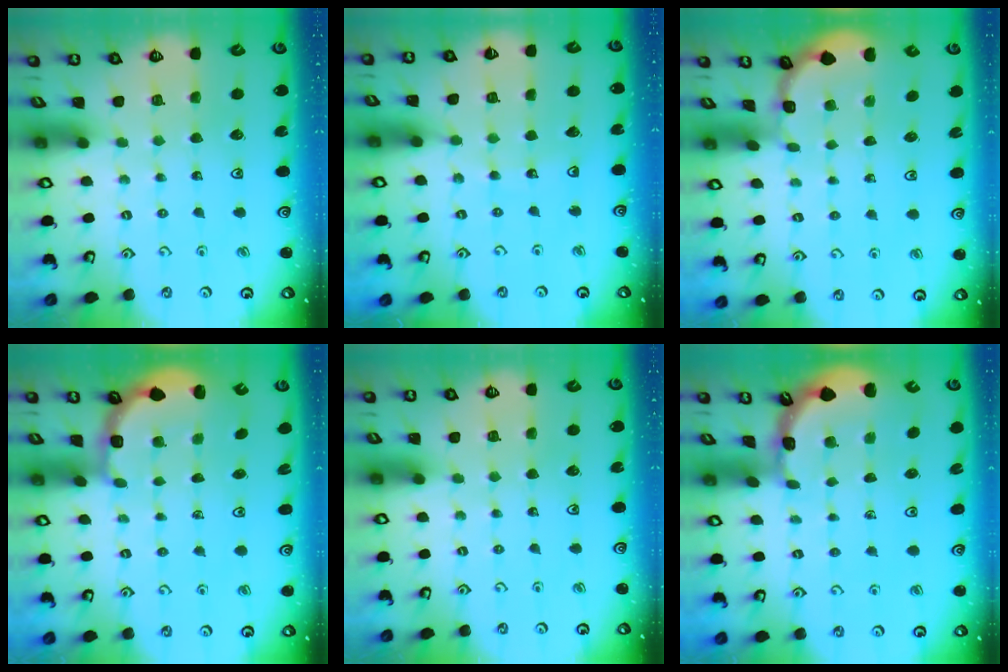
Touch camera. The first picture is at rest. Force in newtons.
{"total": 5.5, "press": 5.5, "slide": 0.7}
{"total": 2.3, "press": 2.3, "slide": 0.1}
{"total": 2.7, "press": 2.3, "slide": 1.4}
{"total": 0.0}
{"total": 1.6, "press": 1.6, "slide": 0.3}